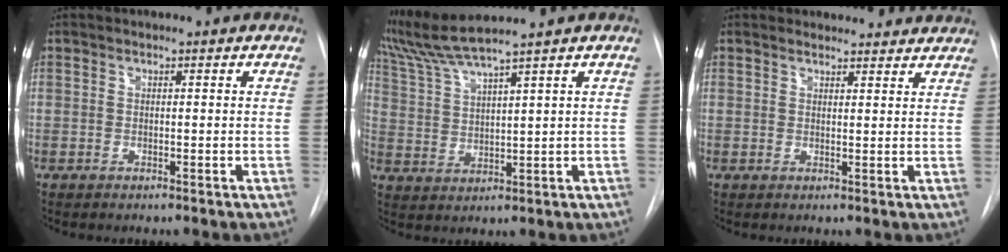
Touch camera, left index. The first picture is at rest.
{"total": 7.0, "force": [6.1, -2.5, 2.3], "torque": [-0.063, 0.000, 0.131]}
{"total": 7.8, "force": [7.4, 2.2, 0.9], "torque": [0.013, 0.013, 0.066]}